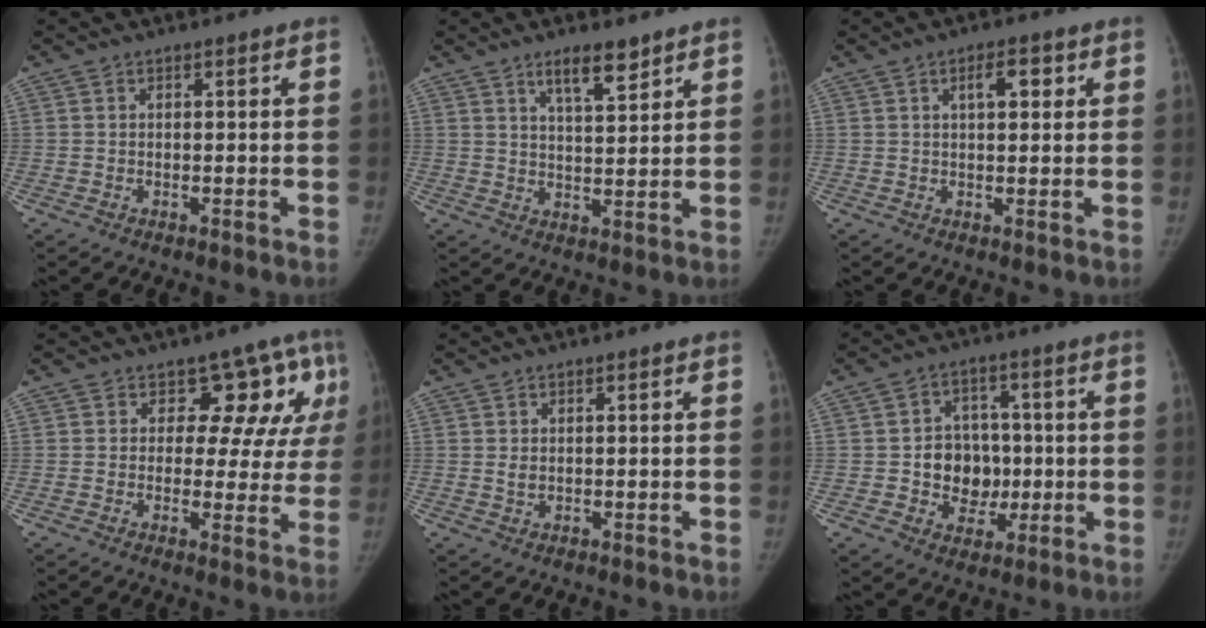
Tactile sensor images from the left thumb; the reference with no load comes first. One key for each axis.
{"total": 6.2, "fx": 4.3, "fy": 1.7, "fz": 4.1, "tx": -0.054, "ty": -0.031, "tz": 0.073}
{"total": 4.4, "fx": 1.7, "fy": 1.9, "fz": 3.6, "tx": -0.046, "ty": -0.001, "tz": 0.025}
{"total": 10.4, "fx": 5.0, "fy": 6.7, "fz": 6.1, "tx": -0.019, "ty": -0.019, "tz": 0.050}
{"total": 1.2, "fx": 0.3, "fy": 0.8, "fz": 0.8, "tx": -0.007, "ty": -0.004, "tz": 0.010}
{"total": 9.6, "fx": -0.8, "fy": 8.2, "fz": 5.0, "tx": -0.024, "ty": 0.011, "tz": -0.008}